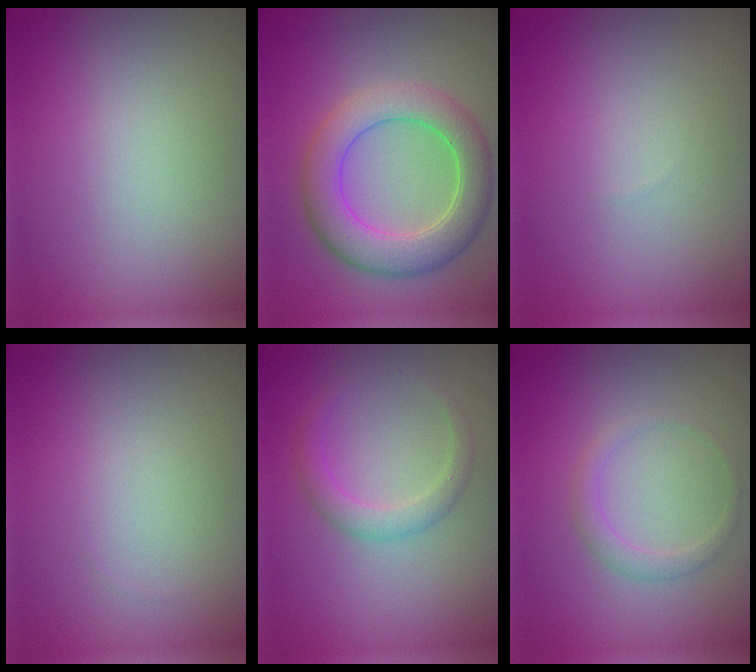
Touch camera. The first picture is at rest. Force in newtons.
{"total": 6.1, "press": 6.1, "slide": 0.3}
{"total": 0.0}
{"total": 0.0}
{"total": 2.2, "press": 2.2, "slide": 0.0}
{"total": 1.5, "press": 1.5, "slide": 0.1}